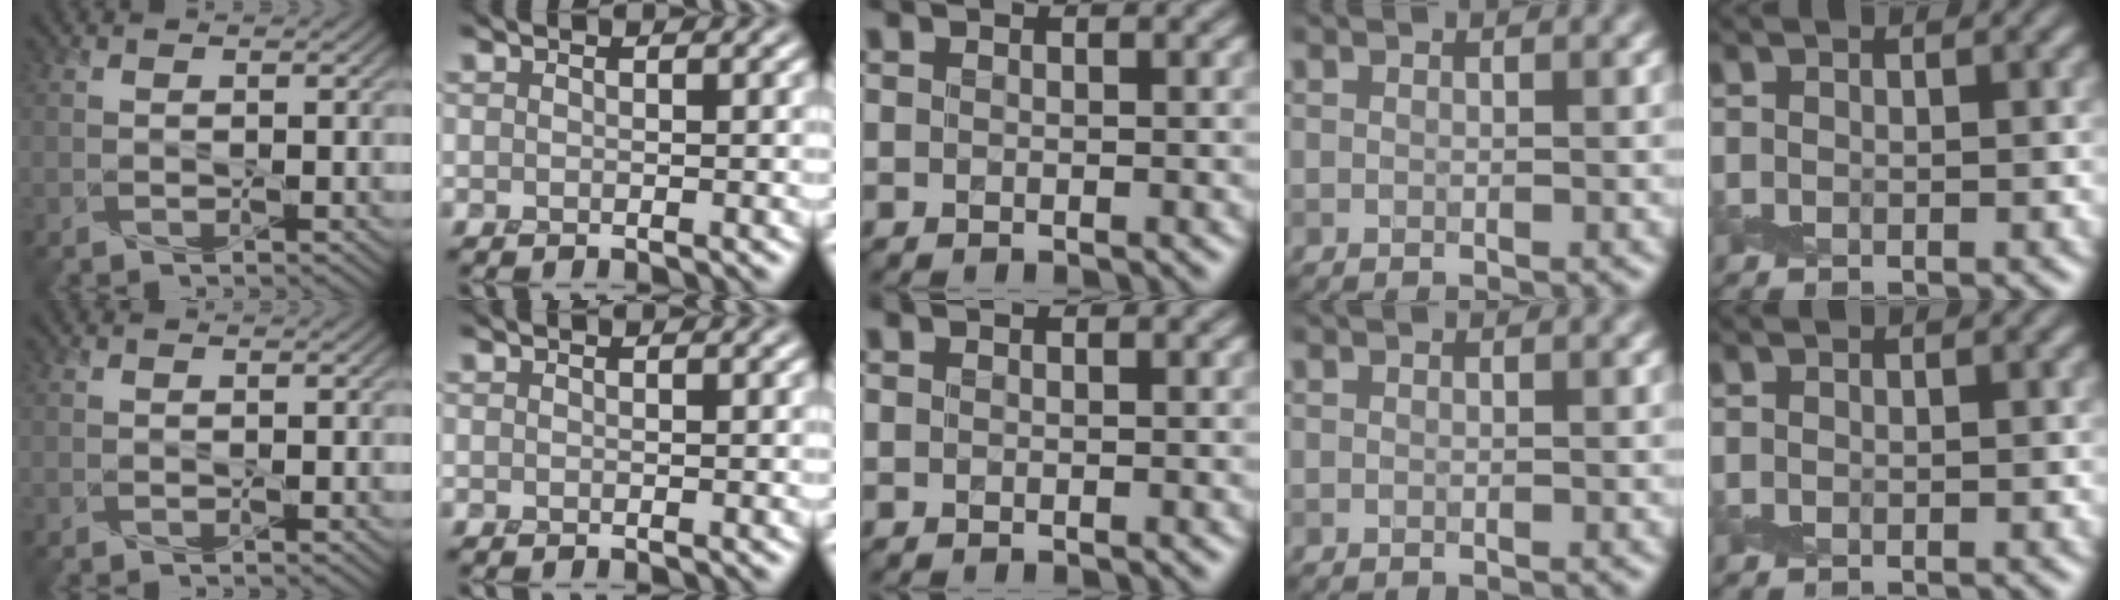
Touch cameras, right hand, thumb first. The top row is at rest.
{}